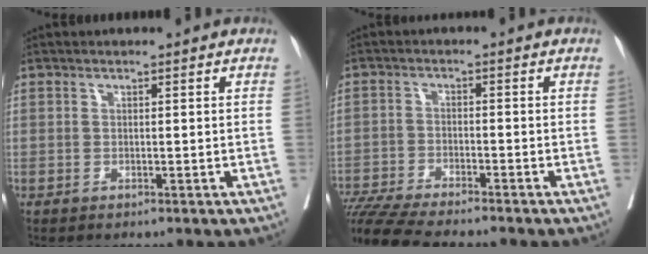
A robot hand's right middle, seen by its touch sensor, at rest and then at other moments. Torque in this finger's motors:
{"motor_torque": [1.03, -1.11, 0.14, 0.05]}